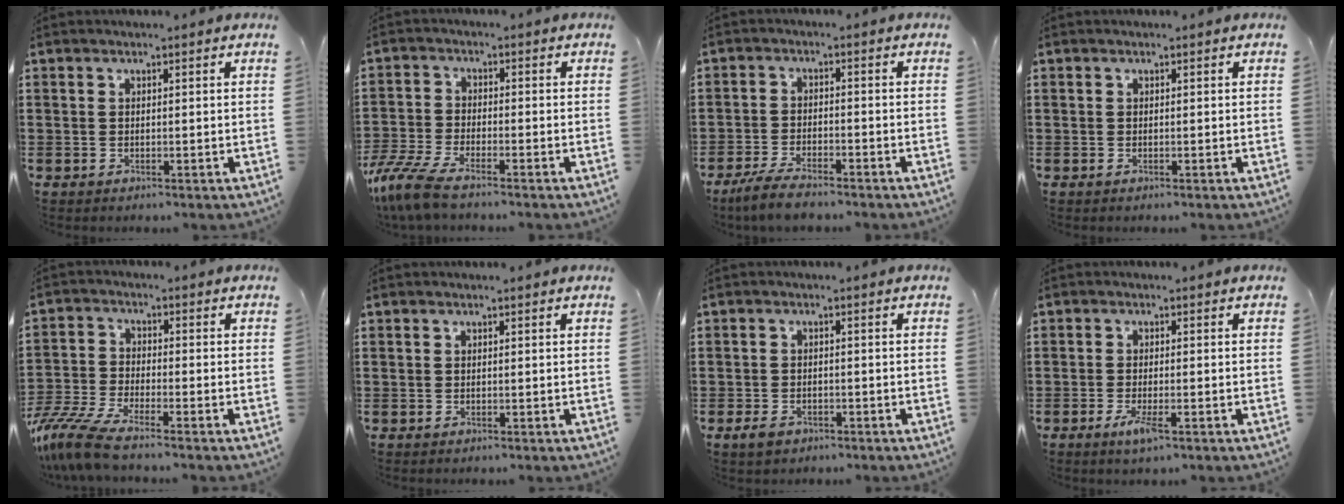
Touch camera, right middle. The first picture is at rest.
{"total": 6.3, "force": [-5.2, 0.9, 3.5], "torque": [-0.102, -0.018, -0.108]}
{"total": 4.2, "force": [-3.8, 0.6, 1.8], "torque": [-0.045, -0.004, -0.076]}
{"total": 0.0}
{"total": 7.5, "force": [-6.4, 0.8, 3.8], "torque": [-0.110, -0.014, -0.133]}
{"total": 0.0}
{"total": 2.0, "force": [-1.4, 1.1, 0.9], "torque": [-0.018, 0.001, -0.028]}
{"total": 3.3, "force": [-1.3, 0.5, 2.9], "torque": [-0.062, -0.011, -0.026]}